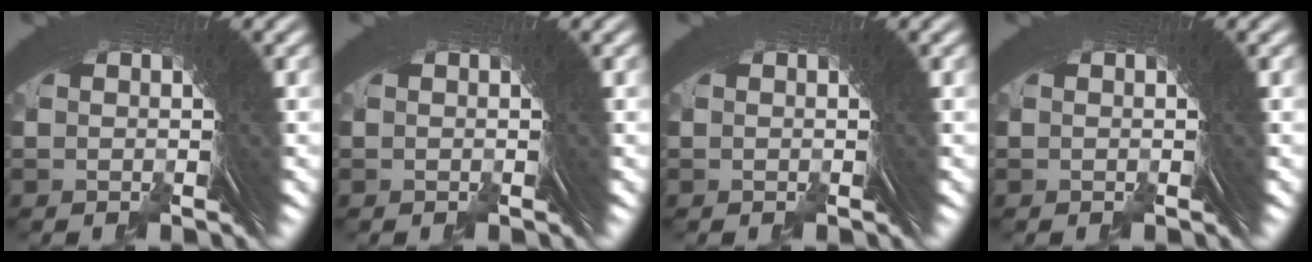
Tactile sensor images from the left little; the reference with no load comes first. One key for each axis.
{"total": 0.0}
{"total": 0.0}
{"total": 0.0}